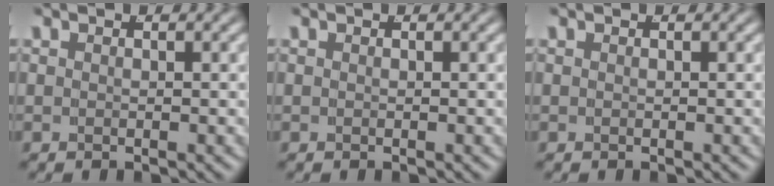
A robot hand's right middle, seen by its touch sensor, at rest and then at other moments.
{"total": 0.0}
{"total": 0.0}